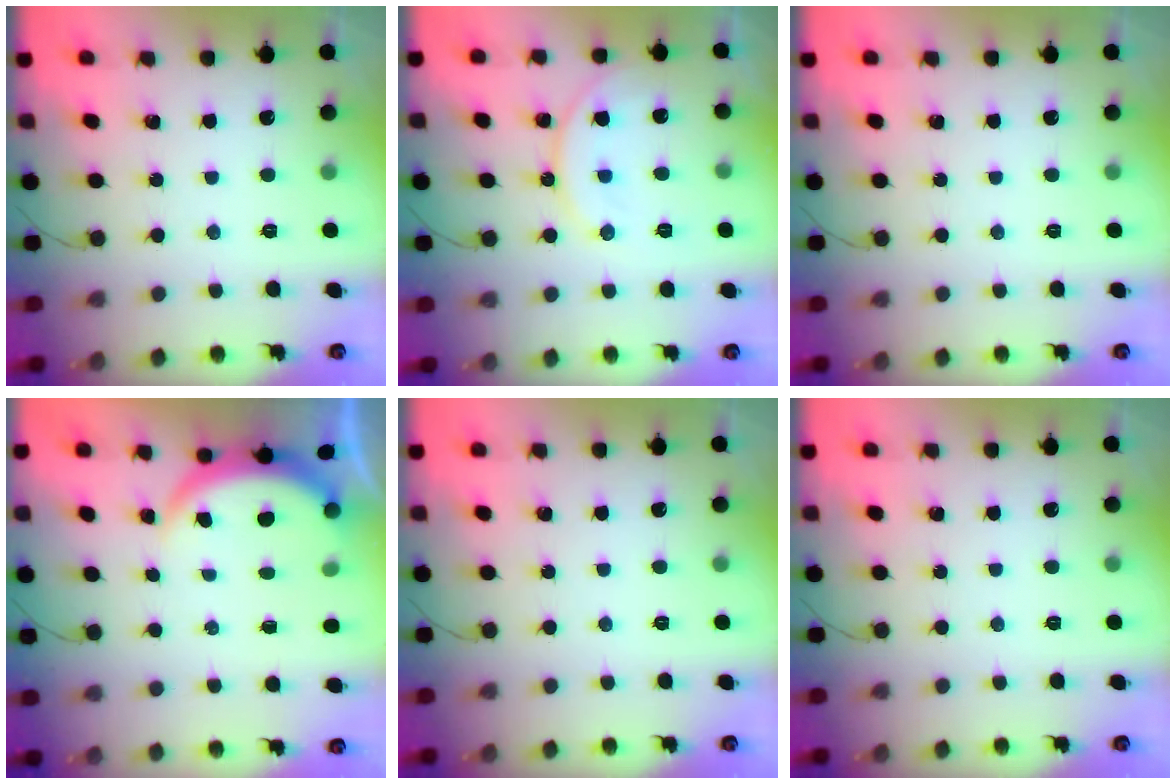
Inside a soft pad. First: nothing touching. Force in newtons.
{"total": 10.5, "press": 10.5, "slide": 0.8}
{"total": 0.0}
{"total": 4.0, "press": 4.0, "slide": 0.4}
{"total": 0.0}
{"total": 0.0}